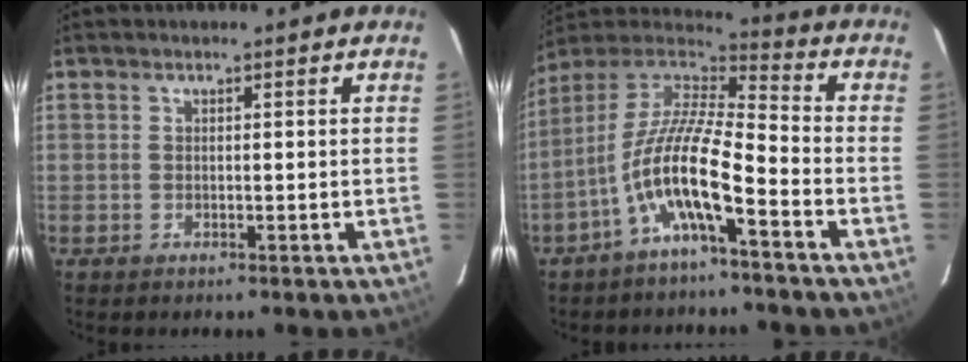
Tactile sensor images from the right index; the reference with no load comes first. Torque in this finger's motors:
{"motor_torque": [1.20, -0.94, 1.06, 0.21]}